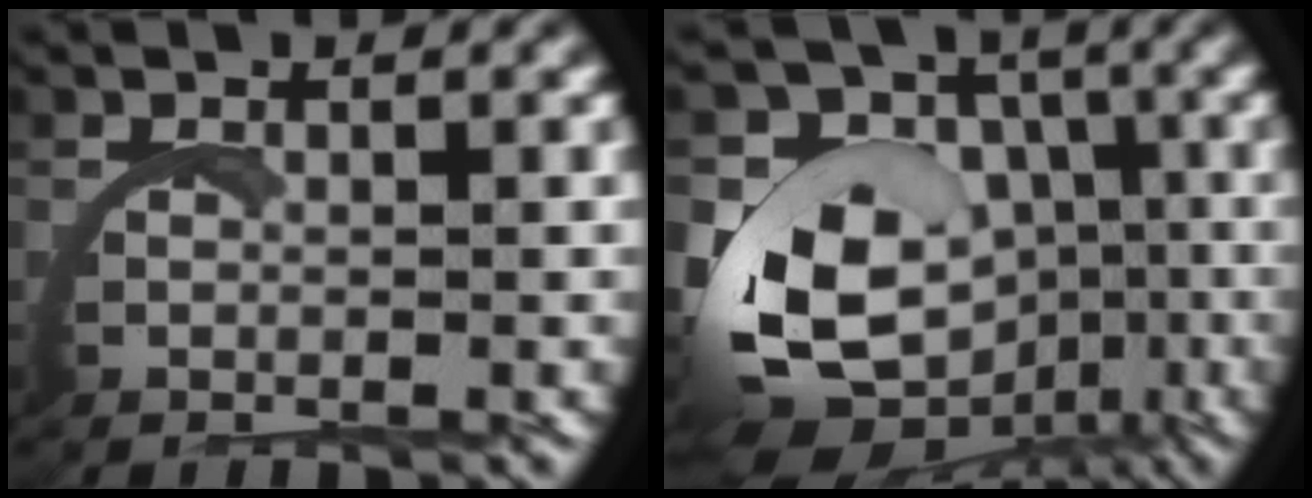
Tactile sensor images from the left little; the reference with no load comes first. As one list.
[{"total": 12.7, "force": [-3.3, 9.9, 7.2], "torque": [-0.169, -0.063, -0.038]}]